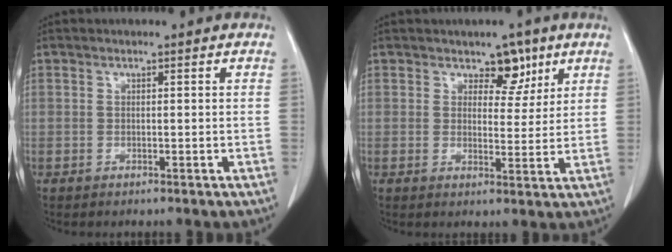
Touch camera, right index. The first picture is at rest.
{"total": 4.5, "force": [2.9, 2.7, 2.2], "torque": [-0.017, -0.001, 0.042]}